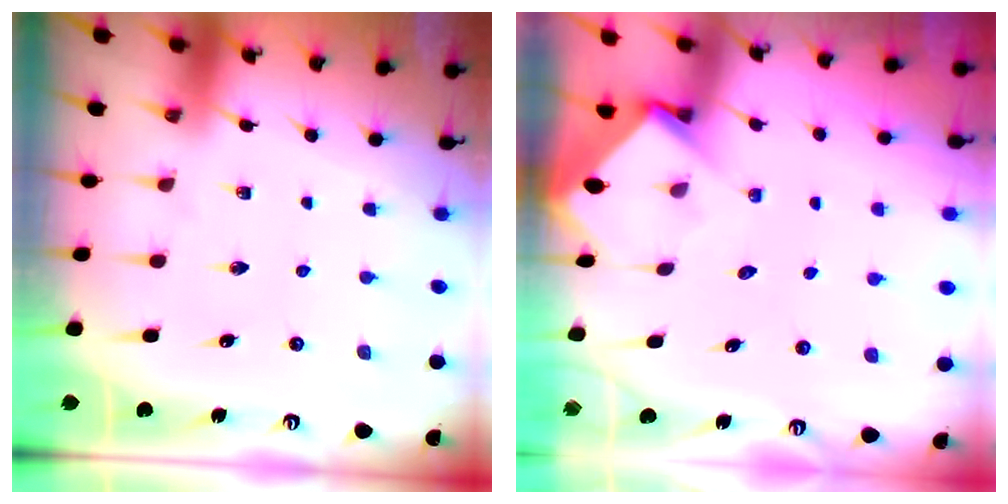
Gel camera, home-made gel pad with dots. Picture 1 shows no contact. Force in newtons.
{"total": 3.5, "press": 3.5, "slide": 0.3}